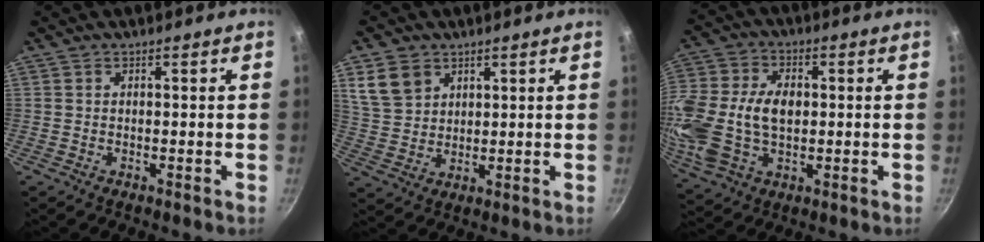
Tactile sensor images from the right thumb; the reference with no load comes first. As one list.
[{"total": 7.4, "force": [3.6, 5.6, 3.4], "torque": [-0.046, -0.008, 0.082]}, {"total": 19.1, "force": [0.1, 12.7, 14.3], "torque": [-0.302, 0.016, 0.003]}]